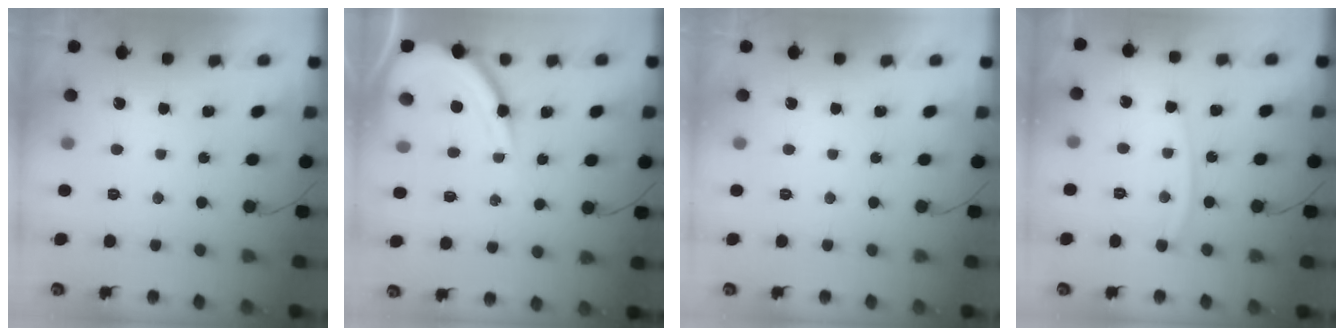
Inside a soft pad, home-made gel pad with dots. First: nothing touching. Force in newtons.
{"total": 13.0, "press": 13.0, "slide": 1.1}
{"total": 0.0}
{"total": 9.5, "press": 9.5, "slide": 1.1}